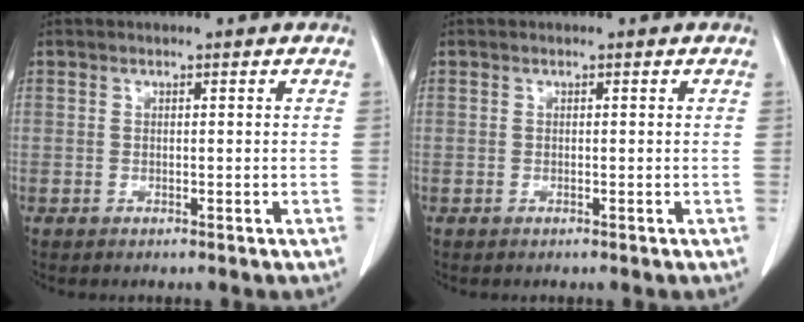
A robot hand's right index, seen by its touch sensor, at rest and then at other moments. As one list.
[{"total": 0.0}]